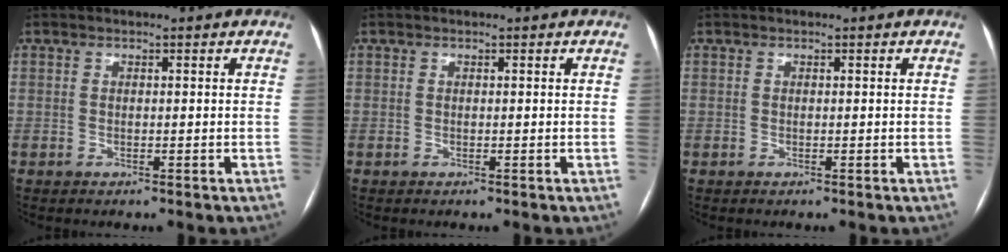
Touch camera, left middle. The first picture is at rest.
{"total": 0.0}
{"total": 0.0}